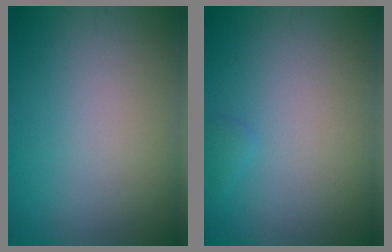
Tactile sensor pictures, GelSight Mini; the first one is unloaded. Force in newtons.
{"total": 0.6, "press": 0.6, "slide": 0.0}